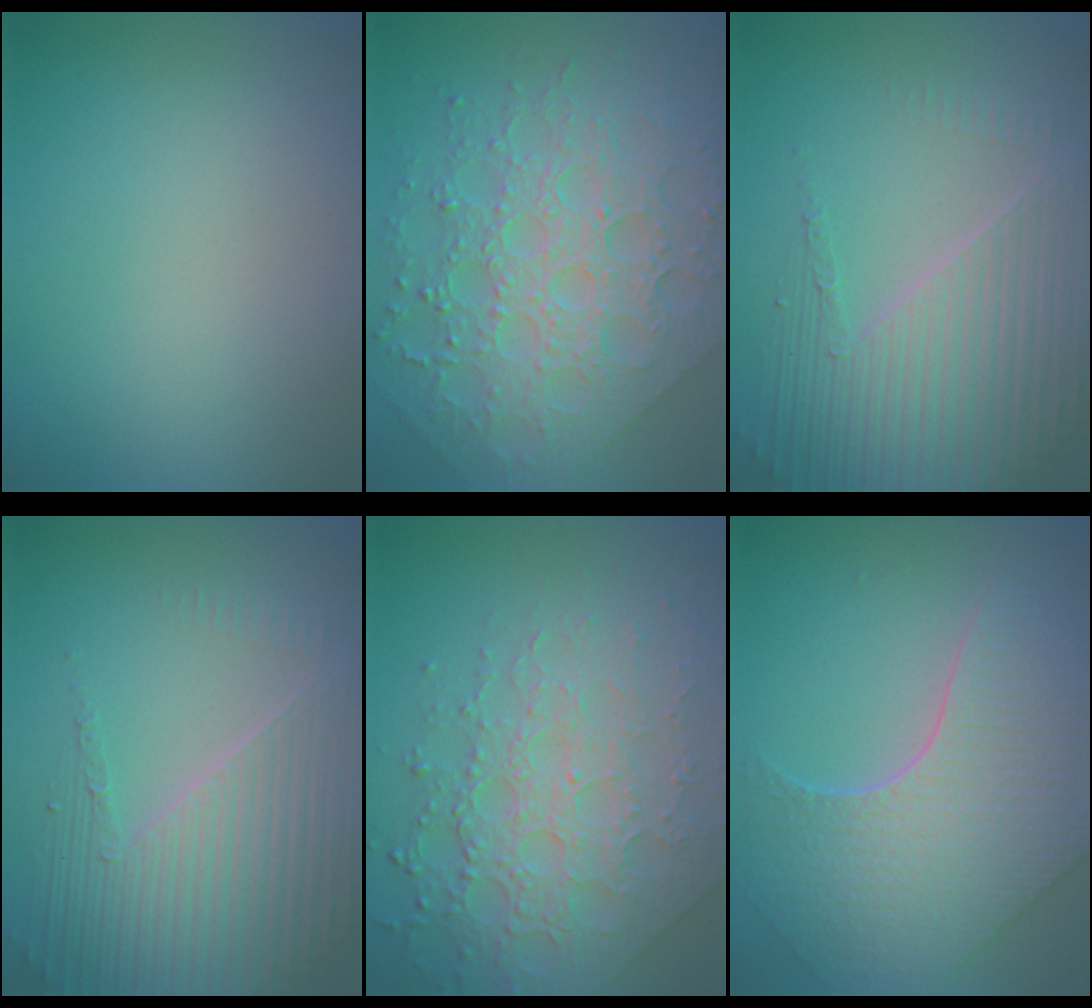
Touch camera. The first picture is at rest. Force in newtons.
{"total": 7.2, "press": 6.0, "slide": 3.9}
{"total": 6.3, "press": 4.8, "slide": 4.1}
{"total": 6.3, "press": 4.8, "slide": 4.1}
{"total": 7.8, "press": 5.6, "slide": 5.5}
{"total": 8.5, "press": 6.3, "slide": 5.7}